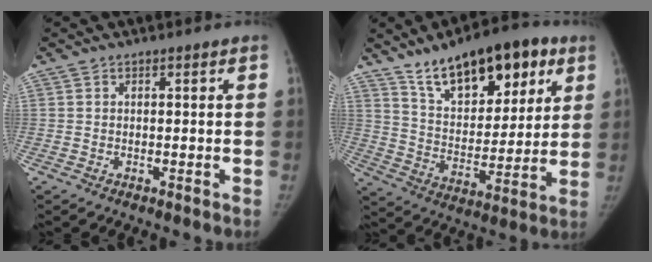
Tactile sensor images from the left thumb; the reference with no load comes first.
{"total": 20.5, "force": [12.2, 9.7, 13.4], "torque": [-0.161, -0.046, 0.205]}